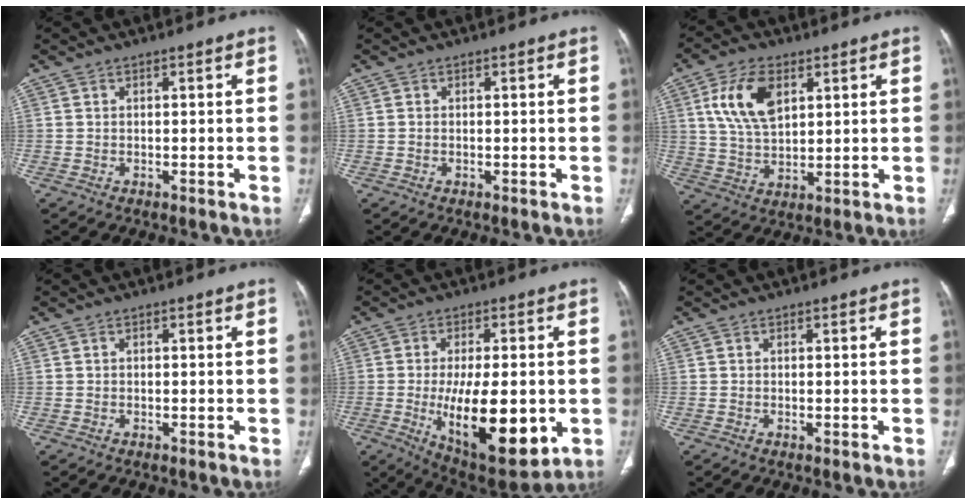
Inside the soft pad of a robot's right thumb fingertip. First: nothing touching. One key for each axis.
{"total": 0.0}
{"total": 11.2, "fx": 4.2, "fy": 6.3, "fz": 8.2, "tx": -0.148, "ty": -0.009, "tz": 0.084}
{"total": 0.0}
{"total": 19.3, "fx": -3.5, "fy": 7.9, "fz": 17.2, "tx": -0.265, "ty": -0.023, "tz": -0.033}
{"total": 0.0}